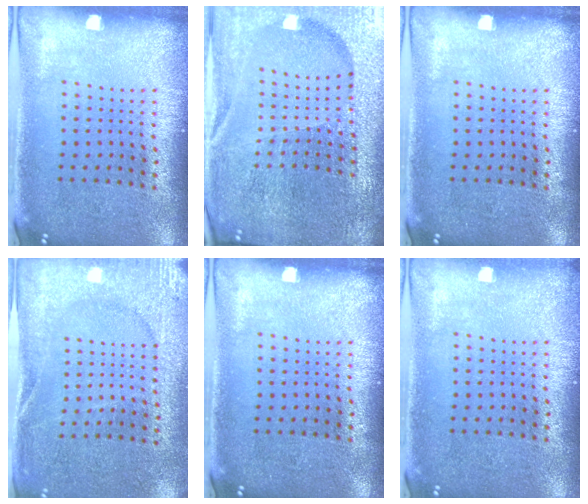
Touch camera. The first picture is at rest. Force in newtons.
{"total": 5.4, "press": 5.0, "slide": 2.1}
{"total": 0.0}
{"total": 2.7, "press": 2.6, "slide": 0.4}
{"total": 0.0}
{"total": 0.5, "press": 0.5, "slide": 0.1}